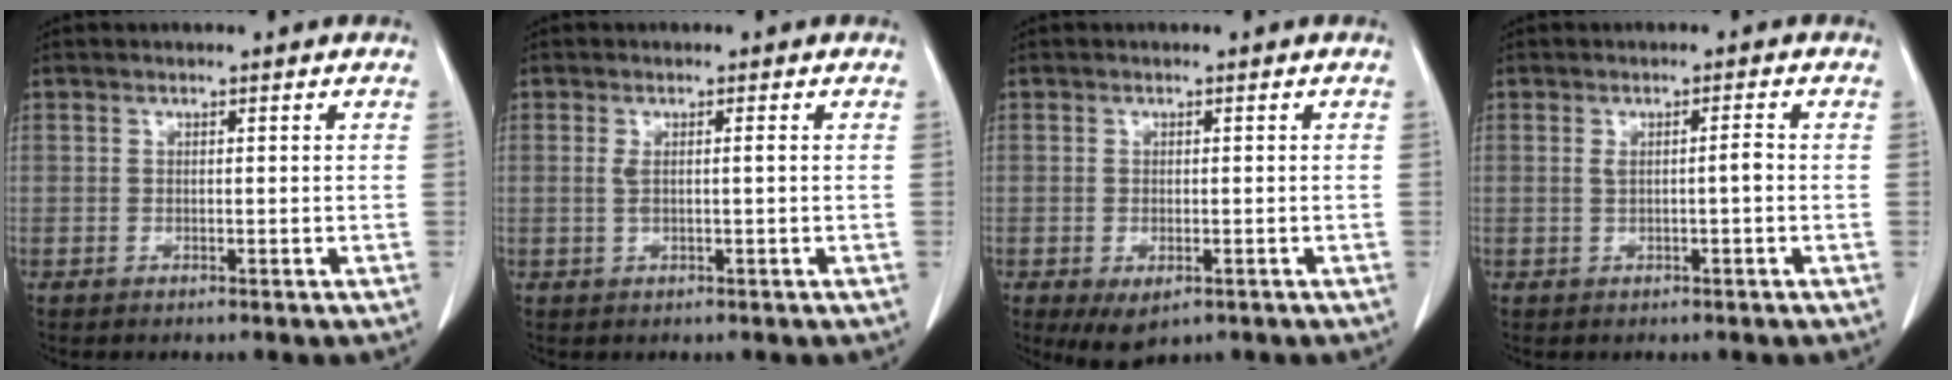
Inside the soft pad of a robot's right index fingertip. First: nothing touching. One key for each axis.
{"total": 1.6, "fx": 0.1, "fy": 0.2, "fz": 1.6, "tx": -0.036, "ty": 0.005, "tz": 0.005}
{"total": 3.8, "fx": -1.8, "fy": 2.0, "fz": 2.7, "tx": -0.049, "ty": -0.009, "tz": -0.017}
{"total": 2.1, "fx": -0.1, "fy": 0.2, "fz": 2.0, "tx": -0.037, "ty": 0.004, "tz": 0.002}